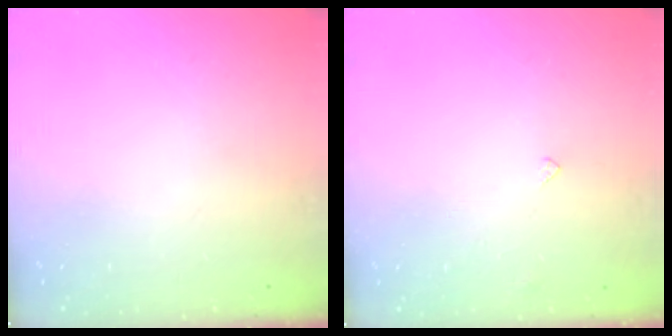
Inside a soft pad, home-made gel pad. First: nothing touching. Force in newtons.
{"total": 2.8, "press": 2.7, "slide": 0.4}